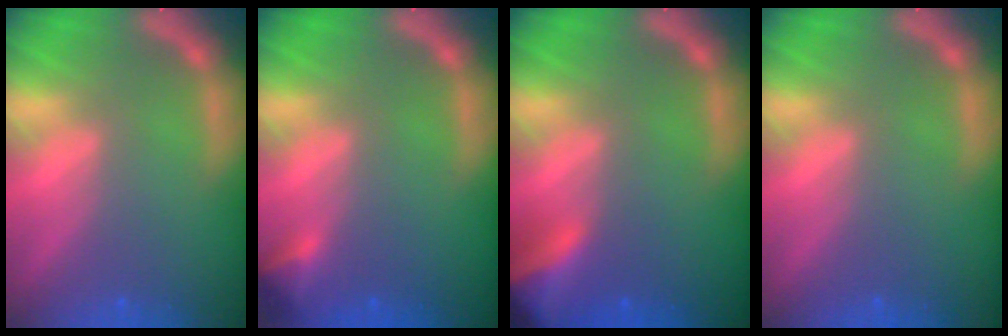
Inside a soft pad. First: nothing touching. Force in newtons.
{"total": 1.9}
{"total": 6.5}
{"total": 0.0}